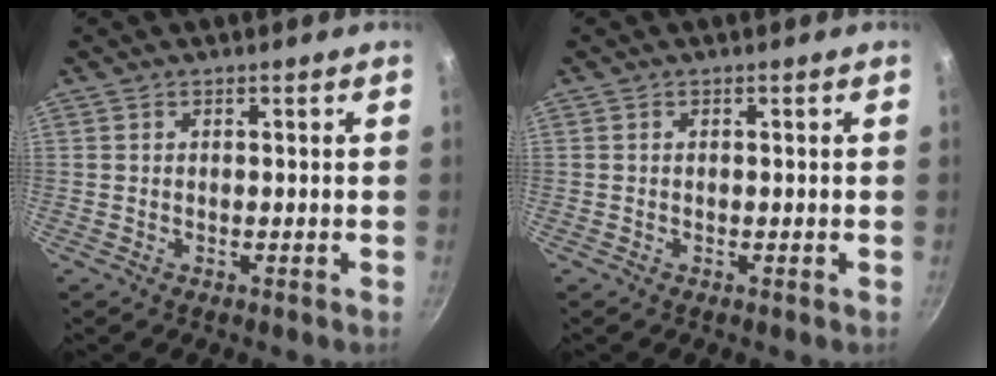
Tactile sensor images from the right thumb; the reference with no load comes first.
{"total": 0.0}